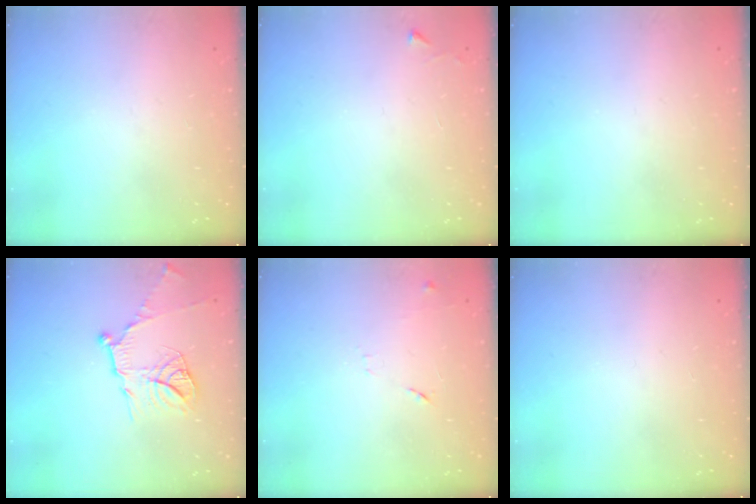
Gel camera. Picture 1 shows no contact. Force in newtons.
{"total": 2.3, "press": 2.3, "slide": 0.4}
{"total": 0.0}
{"total": 13.4, "press": 13.3, "slide": 1.2}
{"total": 9.2, "press": 9.1, "slide": 0.7}
{"total": 0.0}